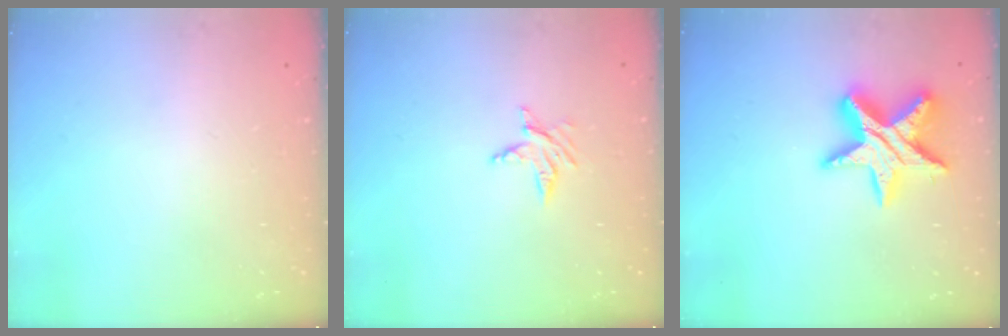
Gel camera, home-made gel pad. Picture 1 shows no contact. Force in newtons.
{"total": 3.5, "press": 3.4, "slide": 0.4}
{"total": 15.9, "press": 15.9, "slide": 1.4}